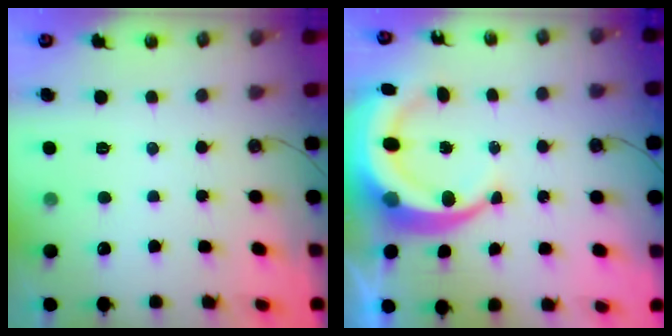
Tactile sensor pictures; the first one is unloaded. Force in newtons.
{"total": 13.3, "press": 13.1, "slide": 2.8}